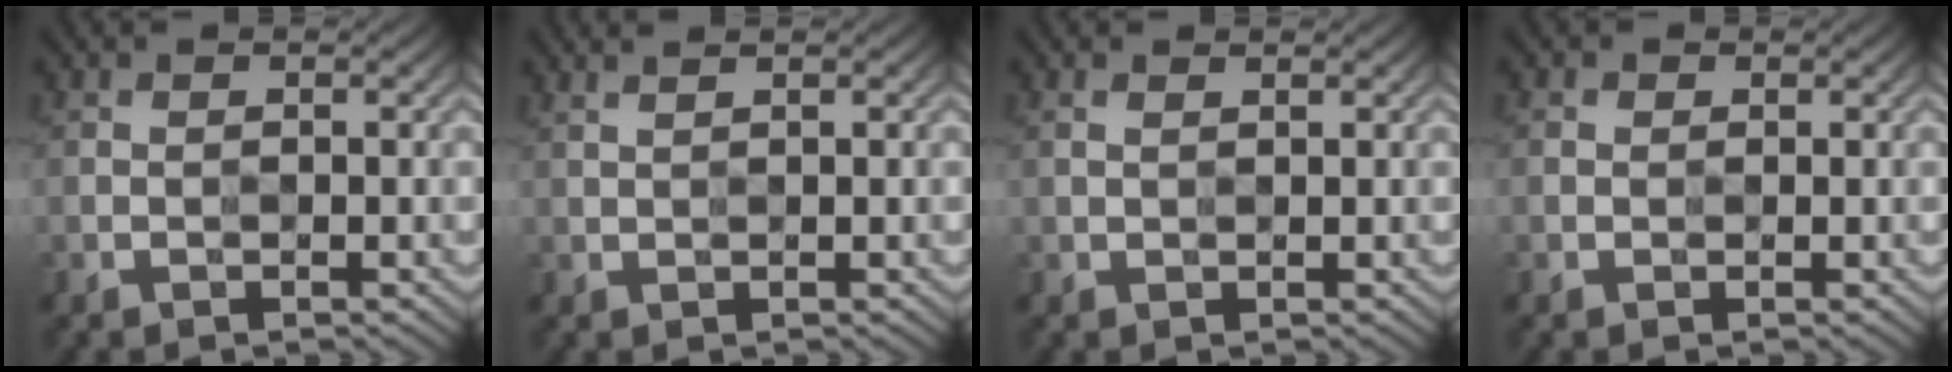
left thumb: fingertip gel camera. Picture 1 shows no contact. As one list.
[{"total": 1.5, "force": [1.2, 0.3, 0.9], "torque": [-0.015, 0.003, 0.014]}, {"total": 0.8, "force": [0.6, 0.2, 0.5], "torque": [-0.015, 0.001, 0.010]}, {"total": 0.6, "force": [0.2, 0.6, 0.2], "torque": [-0.001, -0.002, 0.001]}]